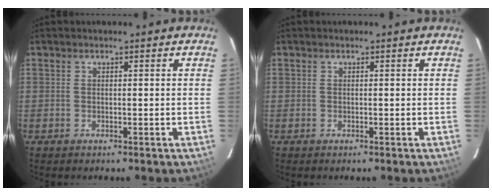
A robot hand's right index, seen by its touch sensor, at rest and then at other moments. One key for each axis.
{"total": 0.0}